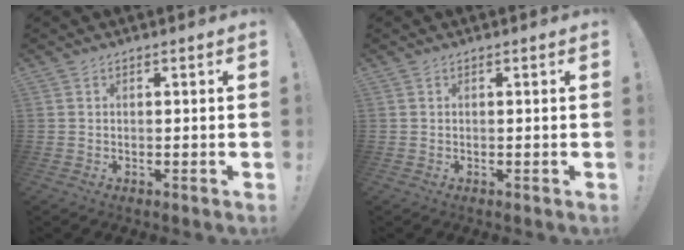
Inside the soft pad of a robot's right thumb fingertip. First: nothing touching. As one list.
[{"total": 0.0}]